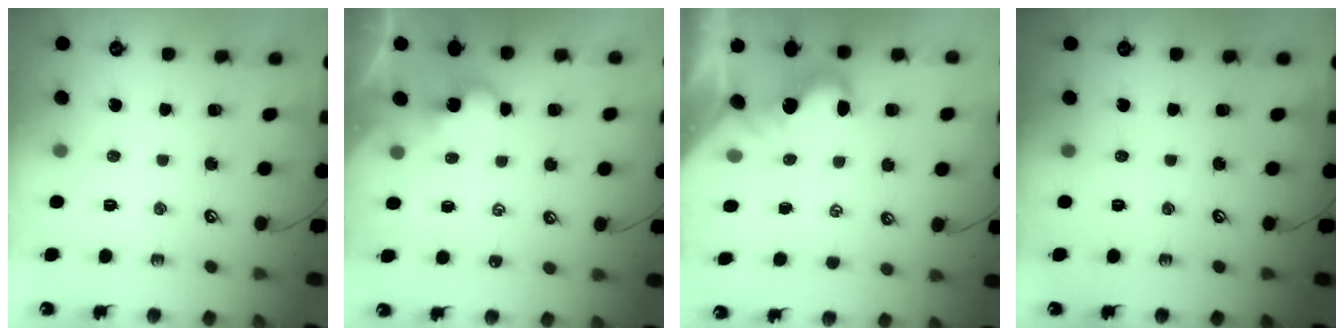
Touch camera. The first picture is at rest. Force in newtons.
{"total": 0.0}
{"total": 2.0, "press": 2.0, "slide": 0.4}
{"total": 0.0}